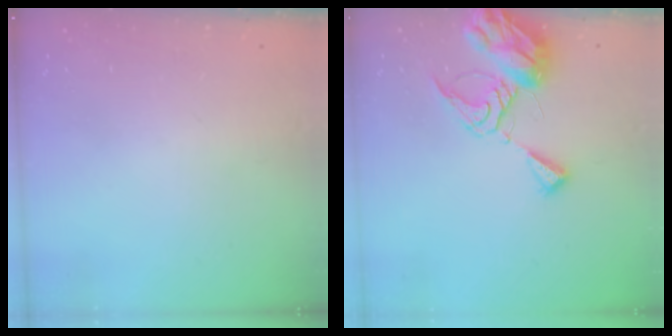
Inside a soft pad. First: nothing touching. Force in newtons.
{"total": 9.9, "press": 9.9, "slide": 1.1}